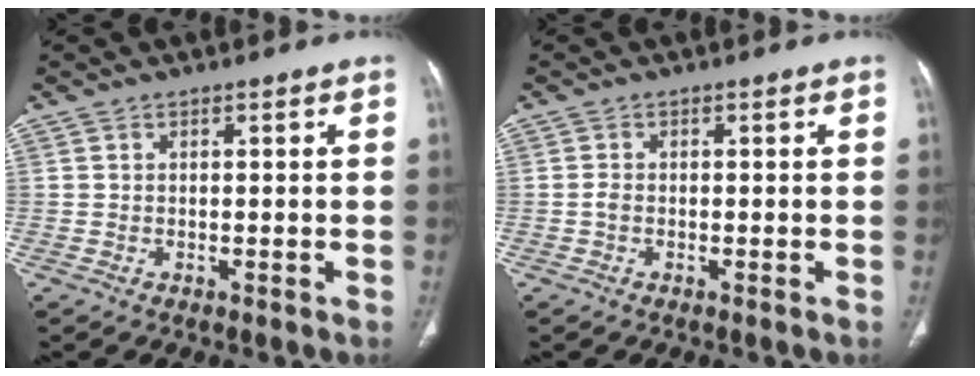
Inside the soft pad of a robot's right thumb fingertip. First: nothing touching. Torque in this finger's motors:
{"motor_torque": [0.16, 0.22, 0.13, -0.62, 0.08]}